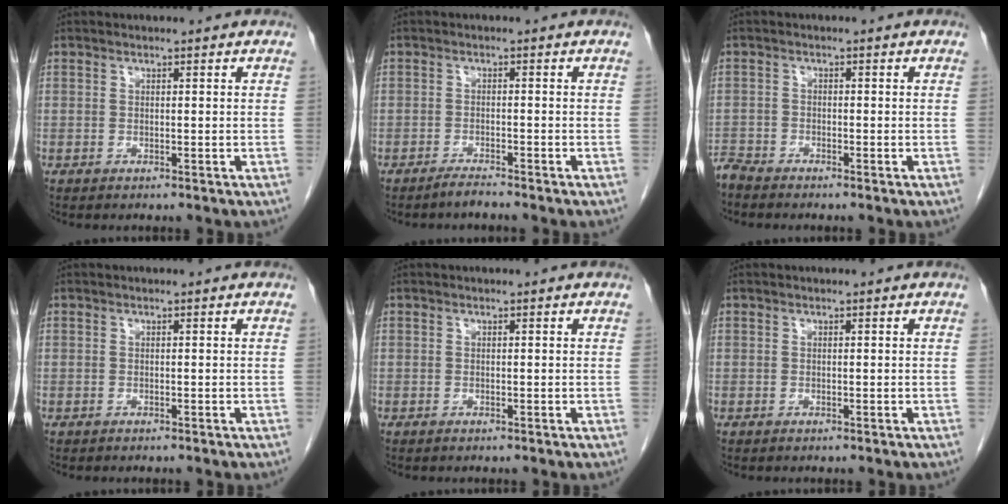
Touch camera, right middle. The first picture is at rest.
{"total": 1.8, "force": [-1.7, -0.2, 0.5], "torque": [-0.014, -0.005, -0.032]}
{"total": 2.3, "force": [-2.3, 0.0, 0.0], "torque": [0.002, -0.009, -0.047]}
{"total": 0.0}
{"total": 0.0}
{"total": 0.0}